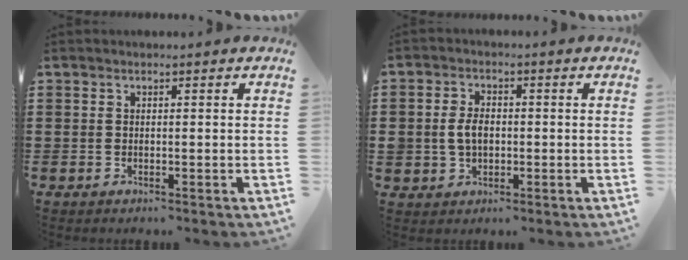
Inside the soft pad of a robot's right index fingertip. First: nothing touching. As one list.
[{"total": 3.8, "force": [-0.3, 2.8, 2.5], "torque": [-0.053, 0.009, -0.007]}]